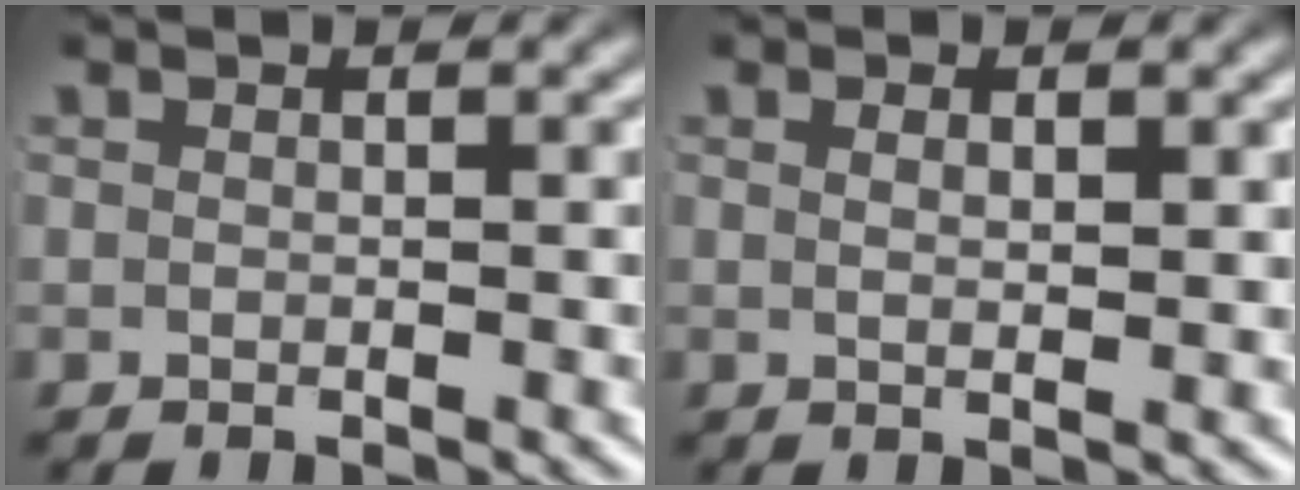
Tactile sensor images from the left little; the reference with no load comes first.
{"total": 1.0, "force": [0.4, -0.1, 0.9], "torque": [-0.013, -0.009, 0.011]}